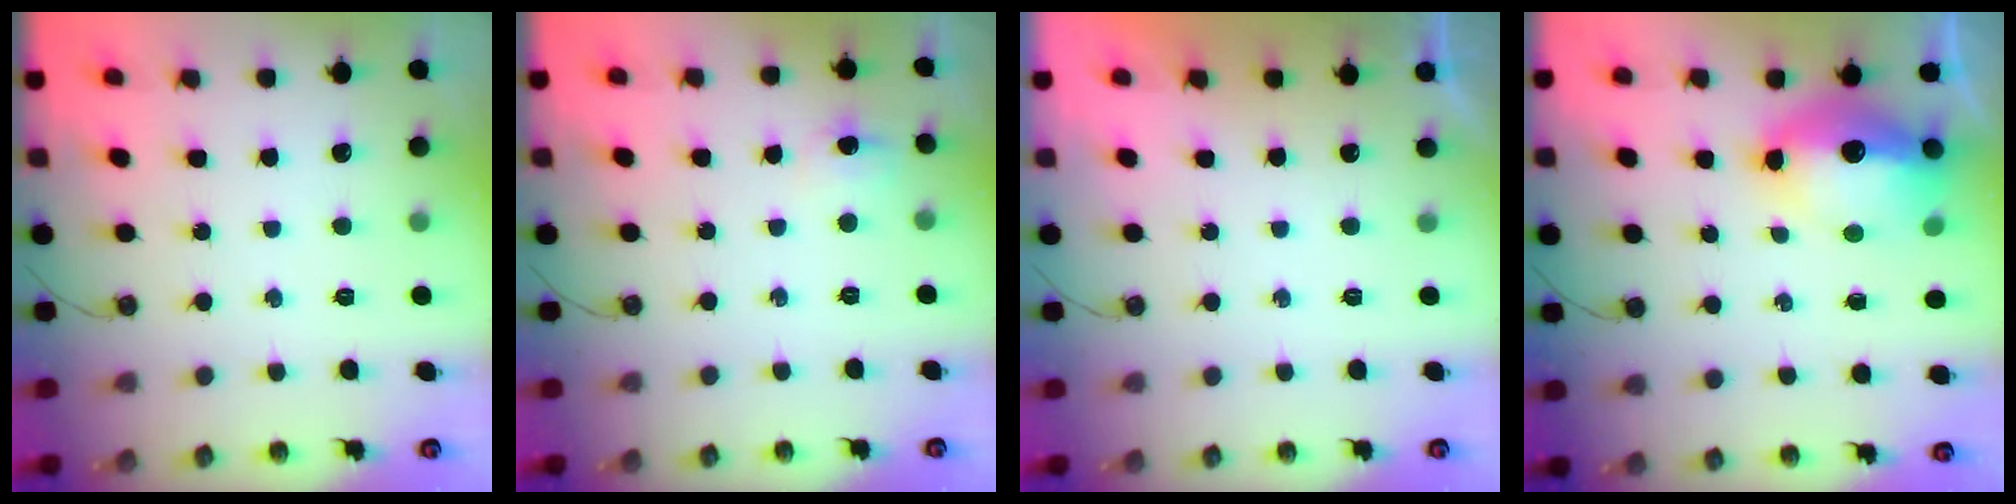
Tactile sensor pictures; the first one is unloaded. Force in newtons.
{"total": 5.7, "press": 4.1, "slide": 4.0}
{"total": 0.0}
{"total": 15.3, "press": 15.2, "slide": 1.6}